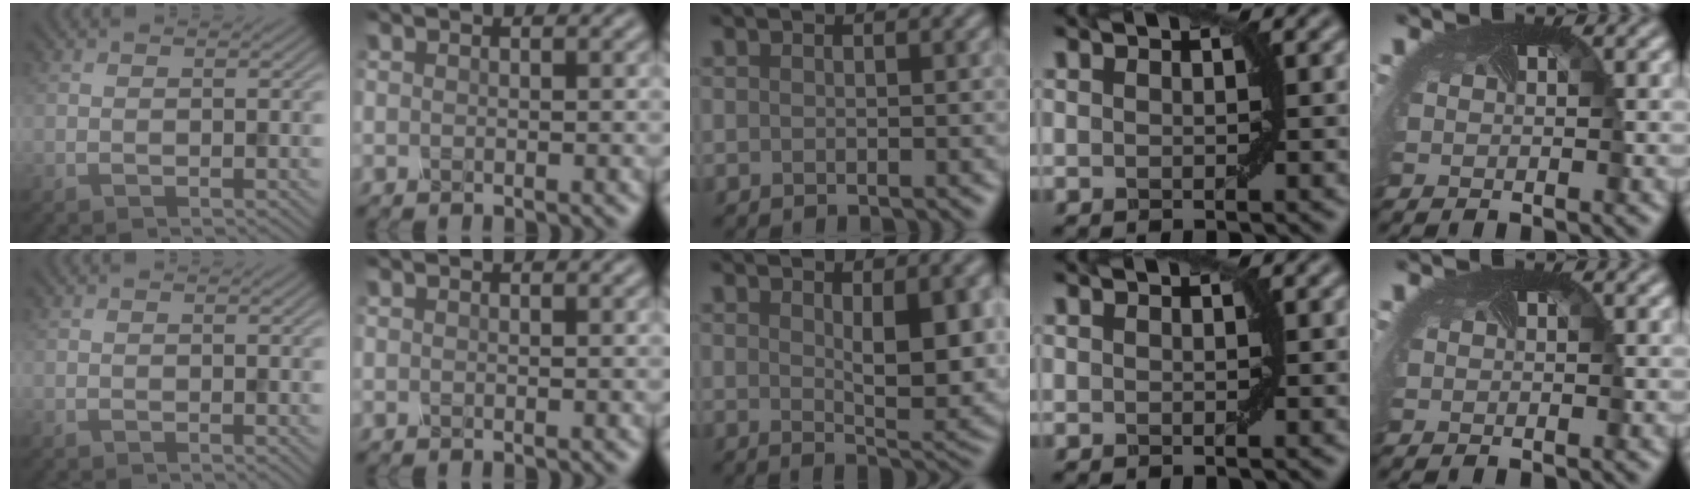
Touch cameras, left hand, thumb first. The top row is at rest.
{"thumb": {"total": 0.5, "force": [0.2, 0.0, -0.5], "torque": [0.009, 0.000, 0.004]}, "middle": {"total": 5.8, "force": [1.3, 1.9, 5.3], "torque": [-0.080, -0.009, 0.028]}}